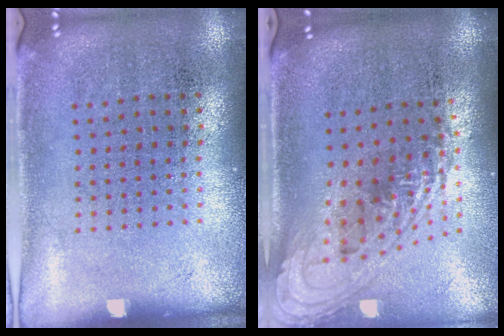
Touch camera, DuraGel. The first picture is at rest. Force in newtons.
{"total": 2.2, "press": 1.6, "slide": 1.4}